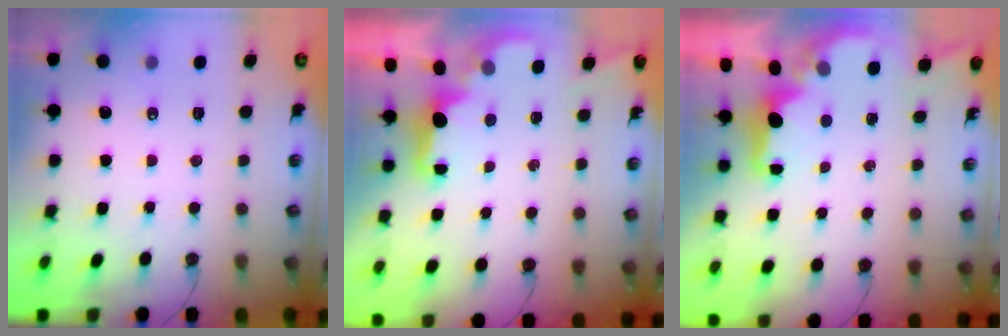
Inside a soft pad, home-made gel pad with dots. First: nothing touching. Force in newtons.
{"total": 2.3, "press": 2.2, "slide": 0.7}
{"total": 3.0, "press": 2.9, "slide": 0.5}